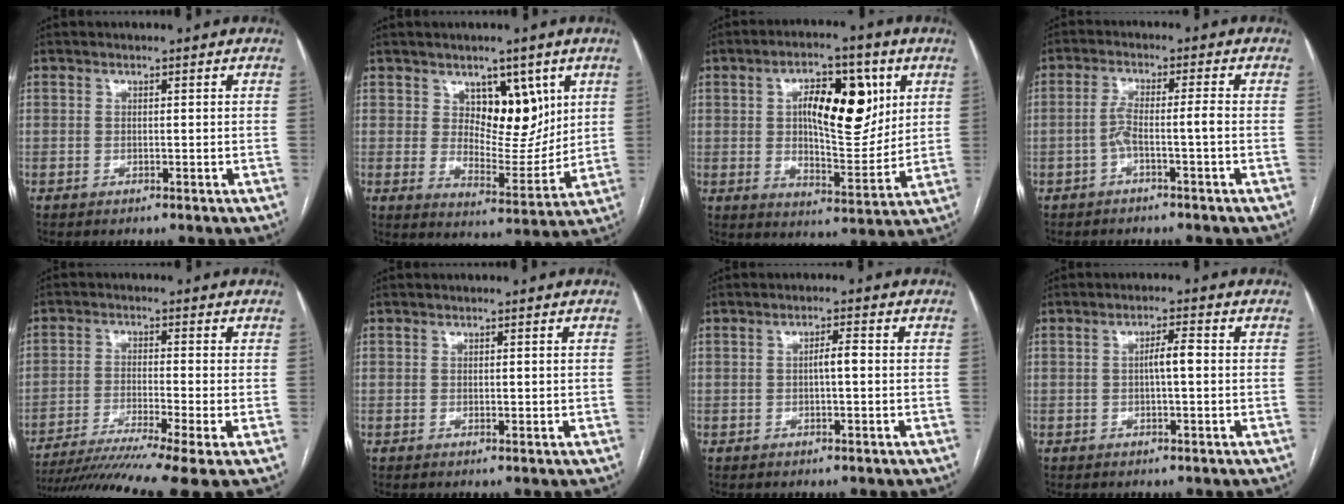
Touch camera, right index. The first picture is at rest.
{"total": 9.3, "force": [4.4, 5.0, 6.6], "torque": [-0.090, -0.003, 0.079]}
{"total": 13.6, "force": [4.0, 5.4, 11.8], "torque": [-0.184, 0.016, 0.068]}
{"total": 3.8, "force": [-1.6, -0.3, 3.4], "torque": [-0.067, 0.016, -0.027]}
{"total": 13.3, "force": [-10.2, -1.6, 8.4], "torque": [-0.143, -0.028, -0.167]}
{"total": 0.8, "force": [0.1, 0.4, 0.7], "torque": [-0.010, -0.002, 0.003]}
{"total": 2.1, "force": [-0.2, 0.3, 2.1], "torque": [-0.035, 0.004, -0.003]}
{"total": 2.9, "force": [-0.1, 0.4, 2.9], "torque": [-0.049, 0.004, -0.002]}